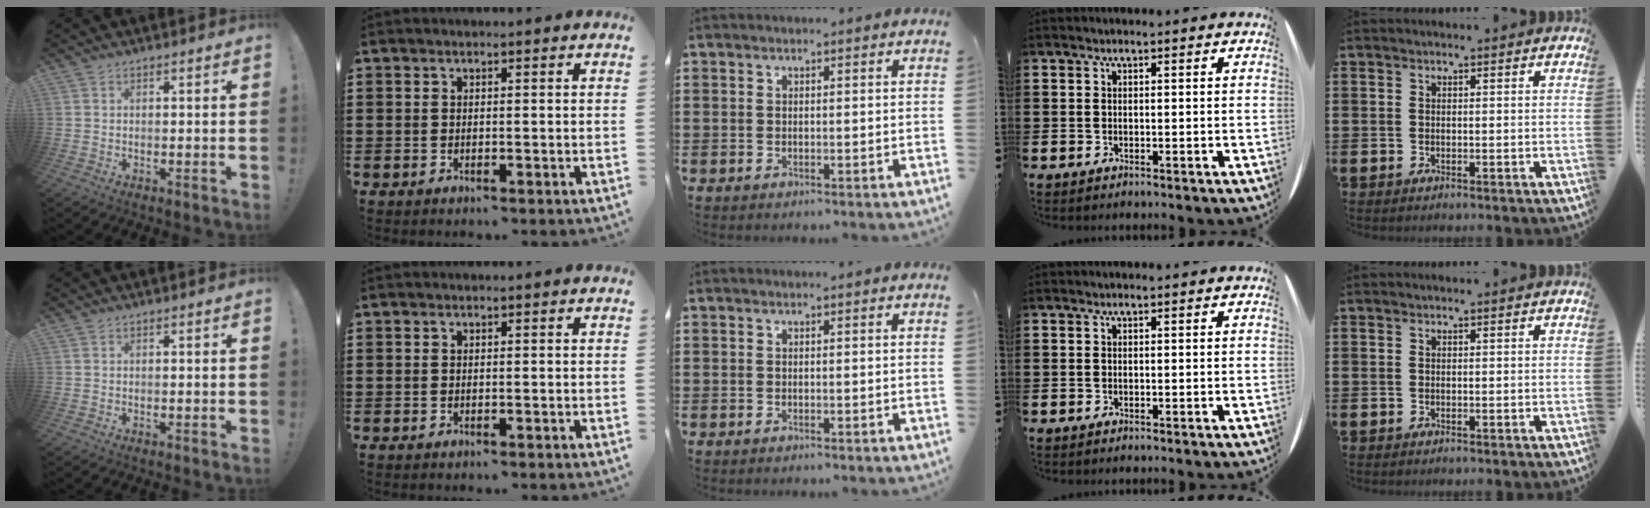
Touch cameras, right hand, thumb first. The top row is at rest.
{}